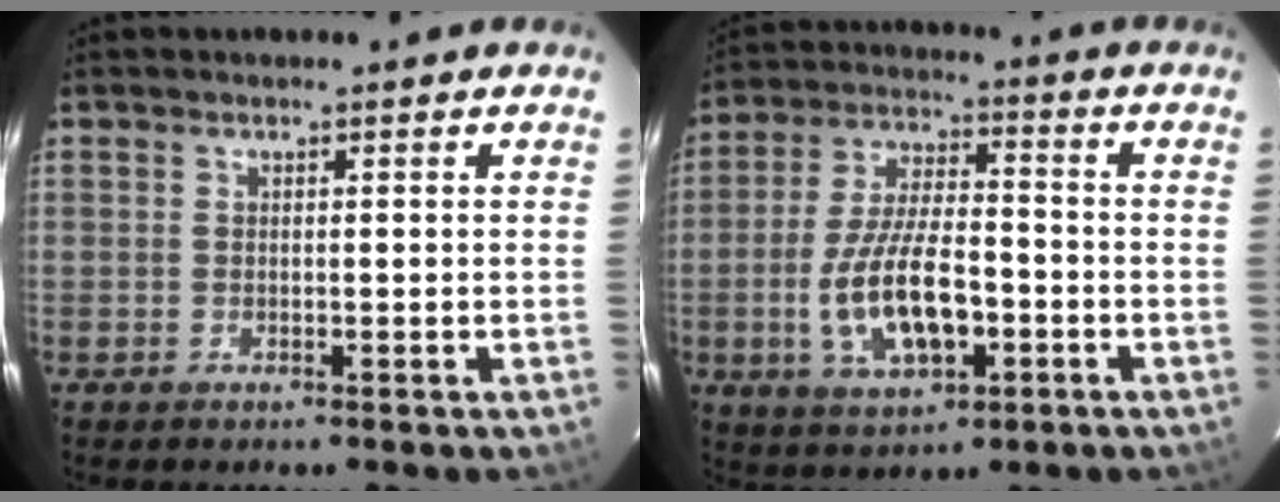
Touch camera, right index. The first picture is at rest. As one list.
[{"total": 13.9, "force": [-4.0, 6.0, 11.8], "torque": [-0.240, -0.003, -0.063]}]